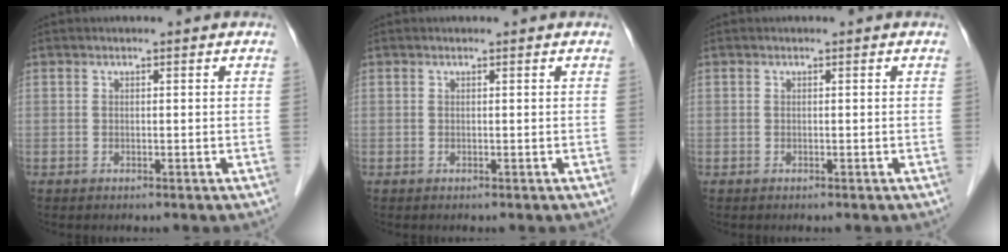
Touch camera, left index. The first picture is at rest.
{"total": 0.0}
{"total": 0.0}